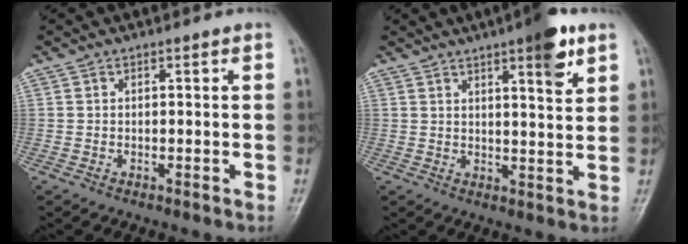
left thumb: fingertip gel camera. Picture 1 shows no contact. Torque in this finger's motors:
{"motor_torque": [1.55, 0.60, 0.90, -0.36, 0.04]}